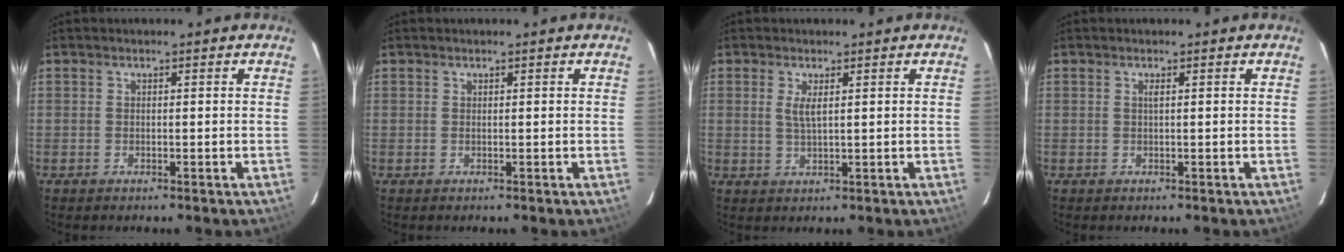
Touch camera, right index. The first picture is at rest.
{"total": 0.0}
{"total": 2.7, "force": [0.8, 0.6, 2.5], "torque": [-0.050, -0.004, 0.014]}
{"total": 0.6, "force": [0.2, -0.1, 0.5], "torque": [-0.011, 0.001, 0.002]}